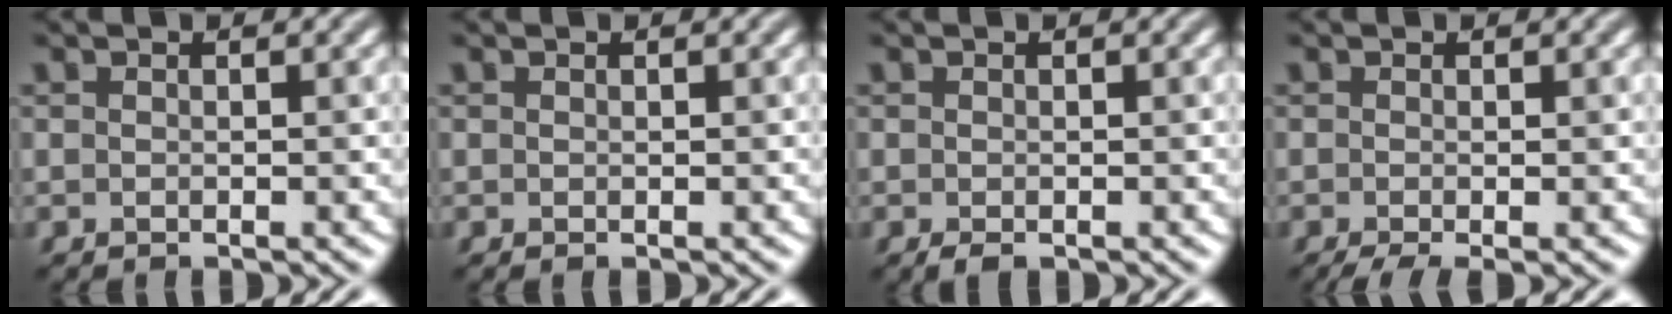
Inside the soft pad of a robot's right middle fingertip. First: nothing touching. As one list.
[{"total": 0.0}, {"total": 0.9, "force": [-0.5, 0.4, 0.6], "torque": [-0.014, -0.003, -0.008]}, {"total": 2.8, "force": [-1.5, 0.6, 2.3], "torque": [-0.038, -0.010, -0.027]}]